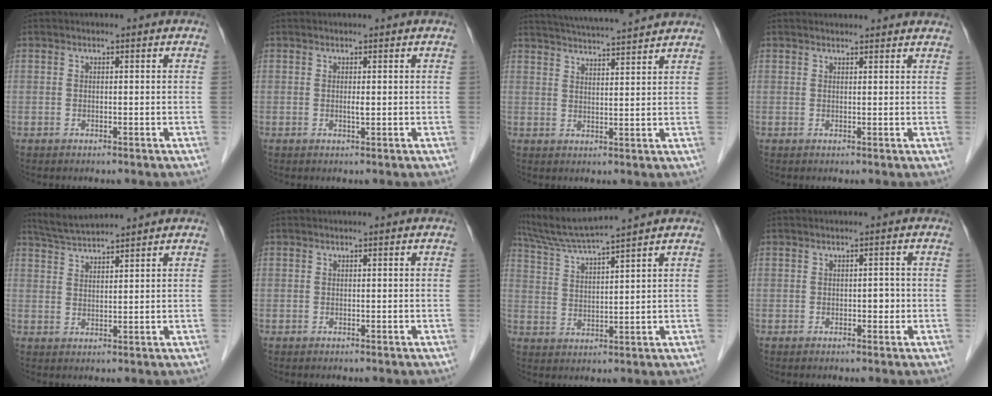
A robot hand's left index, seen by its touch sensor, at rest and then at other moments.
{"total": 0.7, "force": [0.2, 0.0, 0.7], "torque": [-0.015, 0.000, 0.004]}
{"total": 12.6, "force": [11.6, 0.2, 4.8], "torque": [-0.086, 0.023, 0.166]}
{"total": 5.6, "force": [5.3, 1.0, 1.3], "torque": [-0.013, 0.022, 0.053]}
{"total": 5.7, "force": [5.5, -0.7, 1.4], "torque": [-0.034, 0.024, 0.104]}
{"total": 0.0}
{"total": 9.1, "force": [8.2, -1.8, 3.4], "torque": [-0.070, 0.015, 0.156]}
{"total": 1.2, "force": [-0.2, 0.7, 0.9], "torque": [-0.011, 0.003, -0.004]}